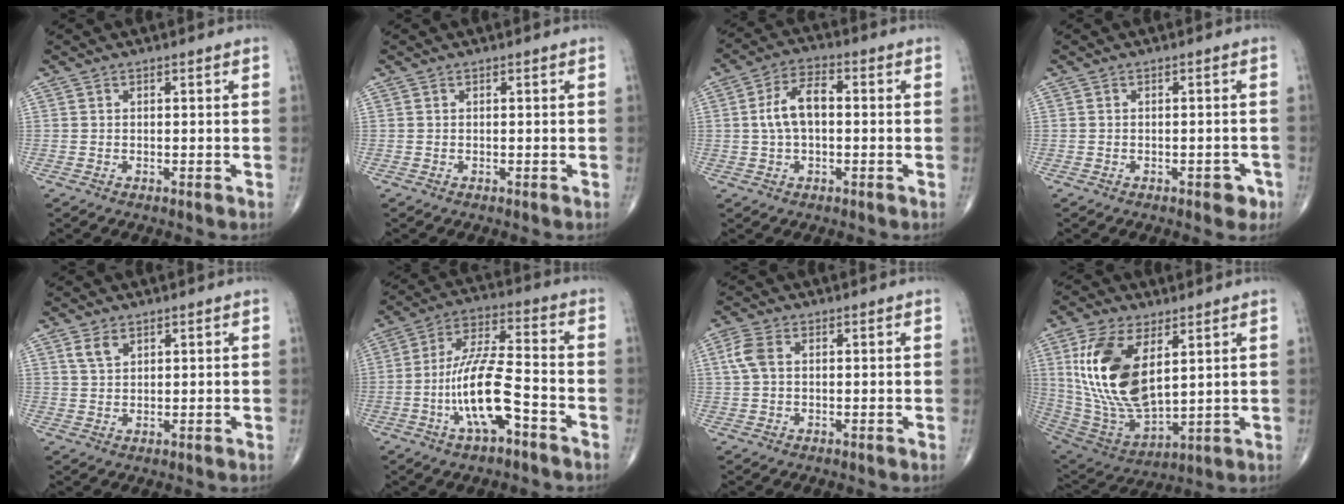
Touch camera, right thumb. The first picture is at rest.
{"total": 0.0}
{"total": 7.7, "force": [0.2, 4.2, 6.4], "torque": [-0.124, 0.023, -0.004]}
{"total": 2.7, "force": [-1.5, 1.4, 1.8], "torque": [-0.011, 0.008, -0.016]}
{"total": 3.2, "force": [1.9, 1.8, 1.8], "torque": [-0.031, -0.005, 0.041]}
{"total": 13.7, "force": [-5.1, 4.1, 12.0], "torque": [-0.231, 0.042, -0.092]}
{"total": 4.2, "force": [0.8, 2.6, 3.1], "torque": [-0.083, 0.011, 0.014]}
{"total": 20.0, "force": [5.7, 10.1, 16.3], "torque": [-0.312, -0.029, 0.120]}